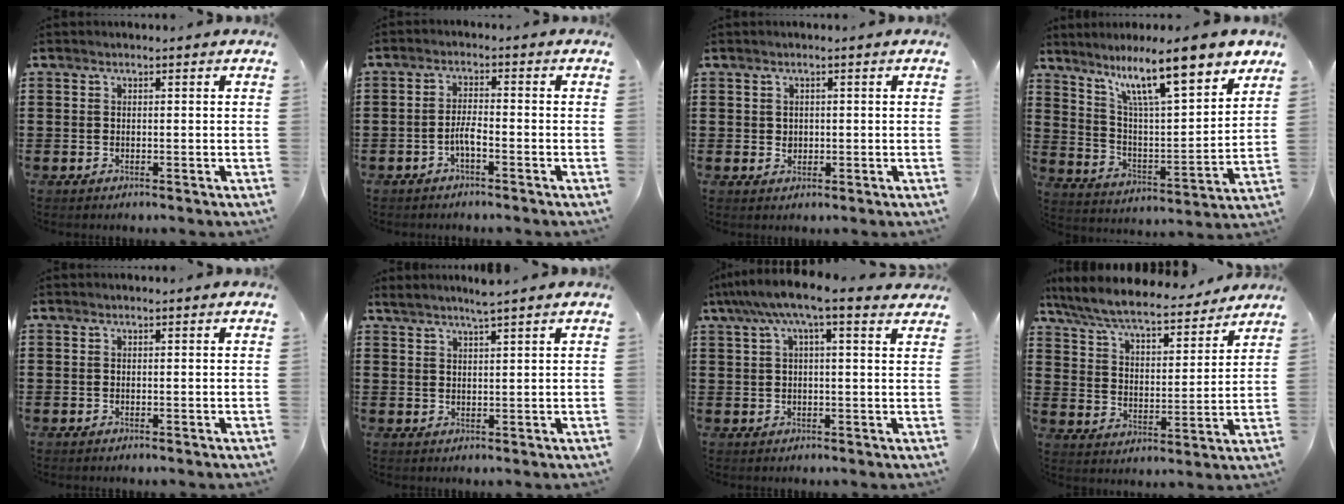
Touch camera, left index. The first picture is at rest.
{"total": 2.8, "force": [-1.3, 0.6, 2.4], "torque": [-0.051, 0.002, -0.027]}
{"total": 1.1, "force": [0.4, 0.9, 0.4], "torque": [-0.010, 0.006, 0.007]}
{"total": 12.9, "force": [9.3, 2.0, 8.7], "torque": [-0.171, -0.045, 0.151]}
{"total": 0.0}
{"total": 2.8, "force": [2.5, -0.7, 1.2], "torque": [-0.028, -0.002, 0.045]}
{"total": 6.1, "force": [4.0, 0.9, 4.5], "torque": [-0.100, -0.003, 0.066]}
{"total": 7.6, "force": [6.9, 0.7, 3.1], "torque": [-0.089, -0.040, 0.119]}